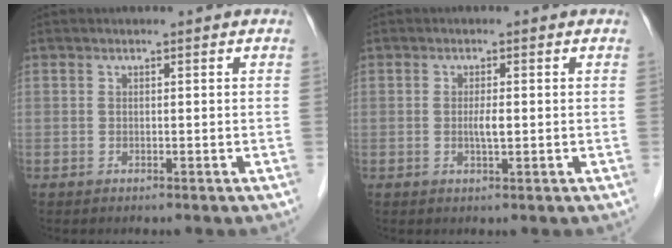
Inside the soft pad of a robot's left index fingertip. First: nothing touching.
{"total": 1.9, "force": [-0.1, 0.3, 1.8], "torque": [-0.037, -0.001, -0.002]}